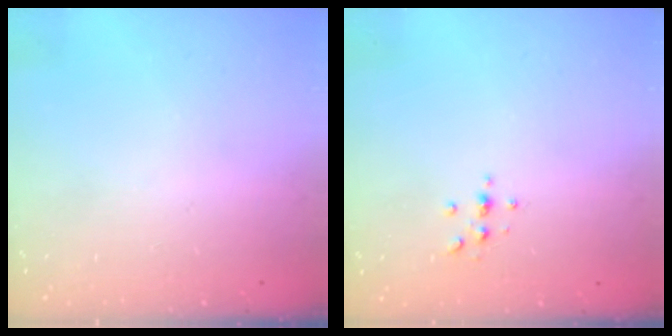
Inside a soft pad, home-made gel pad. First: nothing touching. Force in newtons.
{"total": 2.3, "press": 2.3, "slide": 0.2}